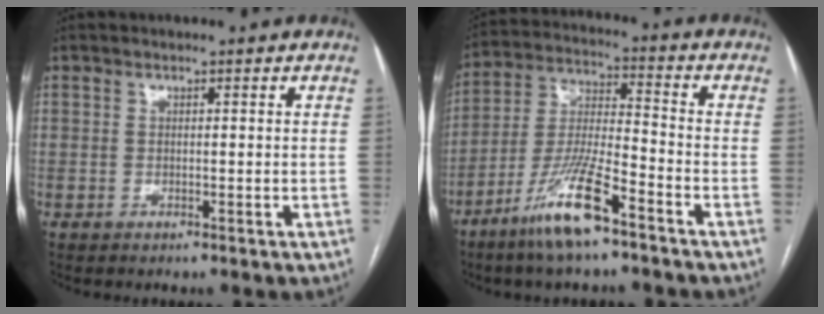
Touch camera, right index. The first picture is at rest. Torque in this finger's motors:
{"motor_torque": [1.61, -0.53, 0.48, 0.08]}